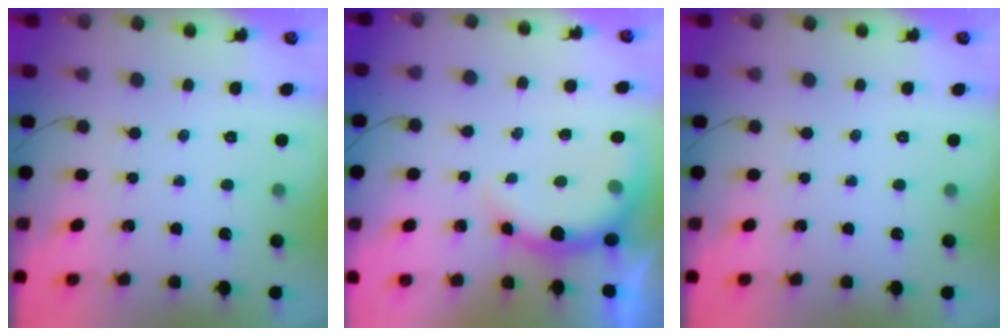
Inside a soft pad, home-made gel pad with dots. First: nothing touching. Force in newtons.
{"total": 7.4, "press": 7.2, "slide": 1.4}
{"total": 0.0}